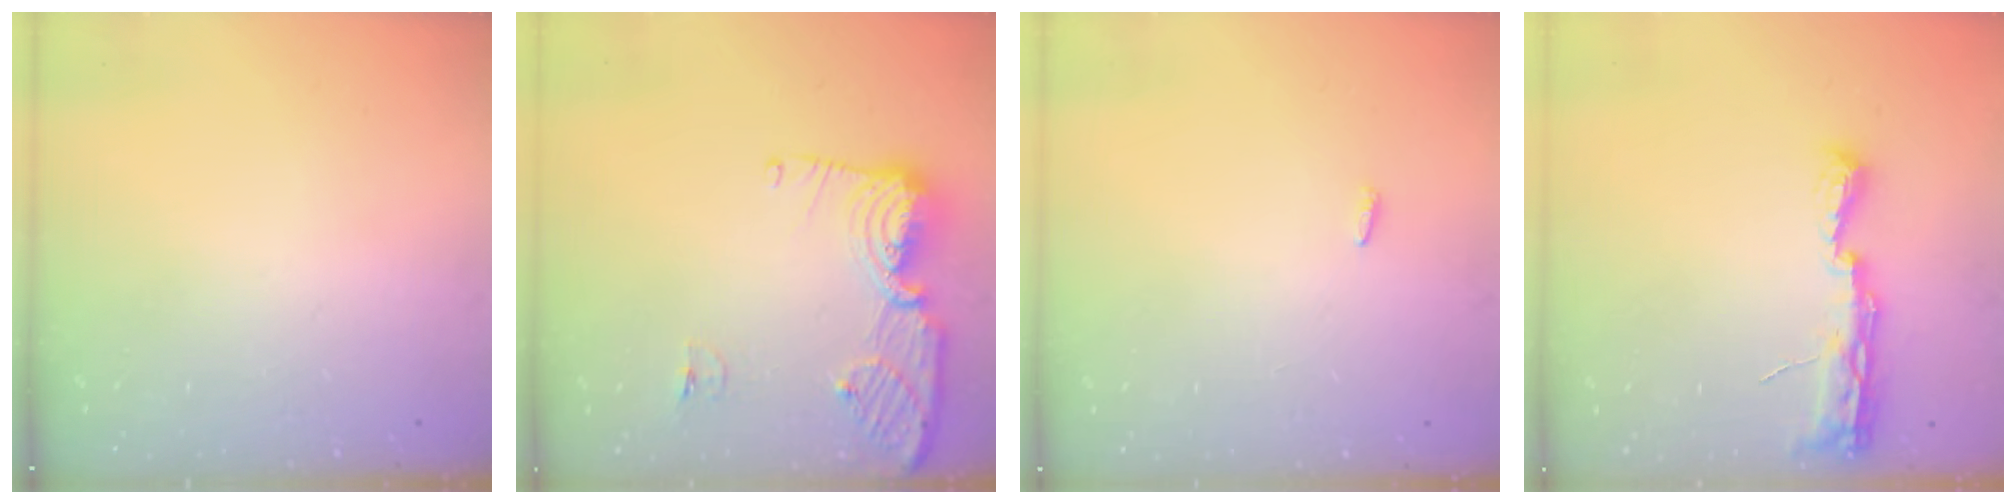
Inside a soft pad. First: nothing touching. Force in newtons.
{"total": 11.7, "press": 11.7, "slide": 1.2}
{"total": 1.8, "press": 1.7, "slide": 0.6}
{"total": 8.0, "press": 8.0, "slide": 0.7}